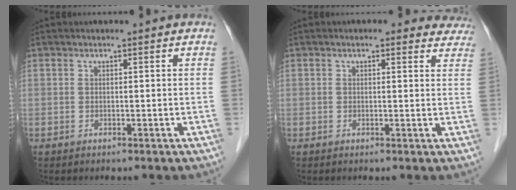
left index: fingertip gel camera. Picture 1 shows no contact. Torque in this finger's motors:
{"motor_torque": [1.09, -1.02, 0.20, 0.00]}